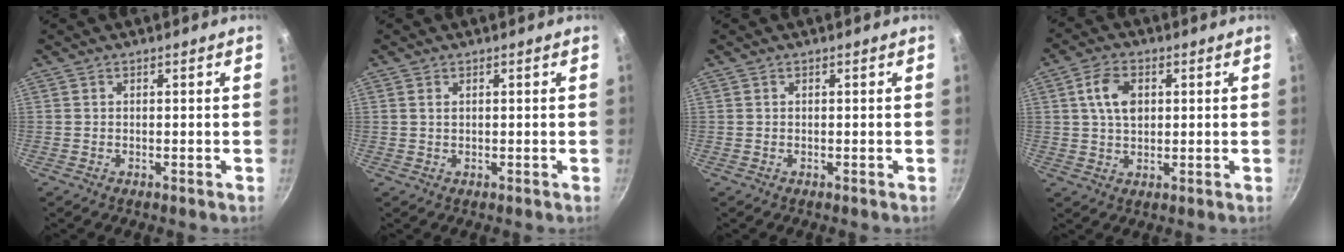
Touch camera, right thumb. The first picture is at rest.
{"total": 1.0, "force": [0.4, 0.6, 0.7], "torque": [-0.013, 0.002, 0.009]}
{"total": 0.0}
{"total": 7.0, "force": [1.7, 4.5, 5.2], "torque": [-0.085, 0.000, 0.028]}